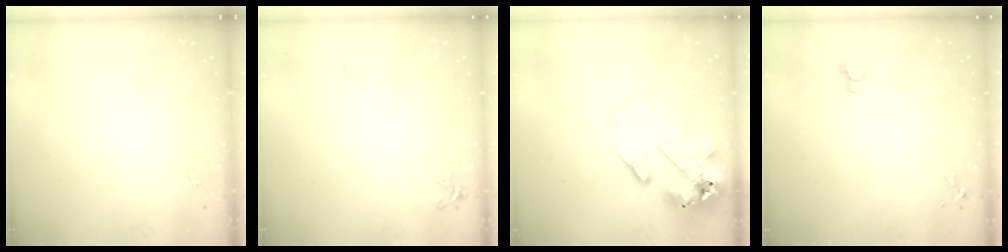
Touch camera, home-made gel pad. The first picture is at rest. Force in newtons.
{"total": 4.4, "press": 4.3, "slide": 0.9}
{"total": 16.3, "press": 16.0, "slide": 2.6}
{"total": 2.2, "press": 2.2, "slide": 0.2}